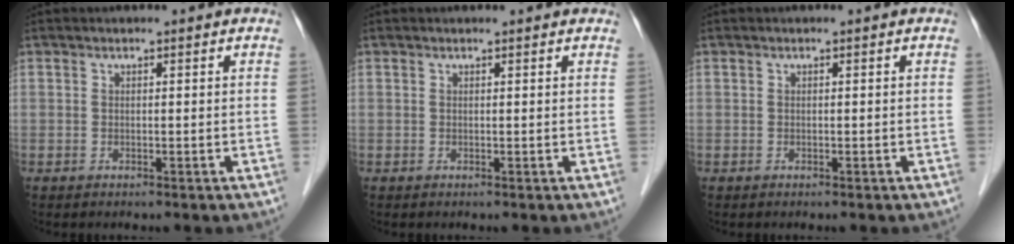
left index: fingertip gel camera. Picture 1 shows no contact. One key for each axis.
{"total": 2.0, "fx": 1.9, "fy": 0.4, "fz": 0.5, "tx": -0.015, "ty": 0.010, "tz": 0.017}
{"total": 0.0}